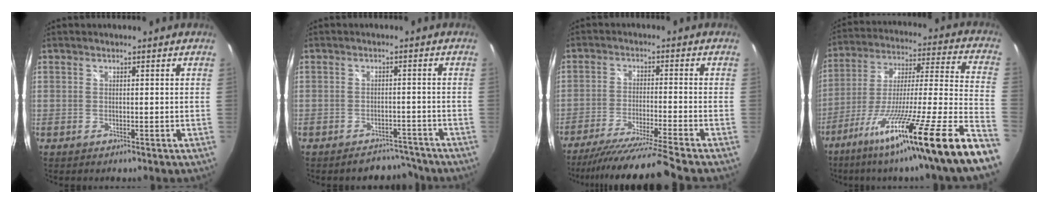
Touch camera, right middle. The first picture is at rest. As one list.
[{"total": 5.7, "force": [-5.2, 2.2, 0.4], "torque": [-0.007, 0.010, -0.068]}, {"total": 14.0, "force": [-12.2, -2.9, 6.2], "torque": [-0.130, -0.032, -0.207]}, {"total": 28.9, "force": [-19.0, -2.3, 21.6], "torque": [-0.320, -0.073, -0.307]}]